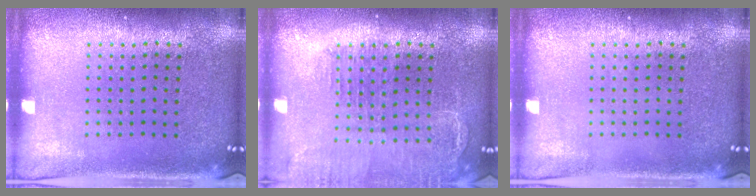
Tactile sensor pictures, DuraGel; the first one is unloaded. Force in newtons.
{"total": 1.6, "press": 1.6, "slide": 0.4}
{"total": 0.0}